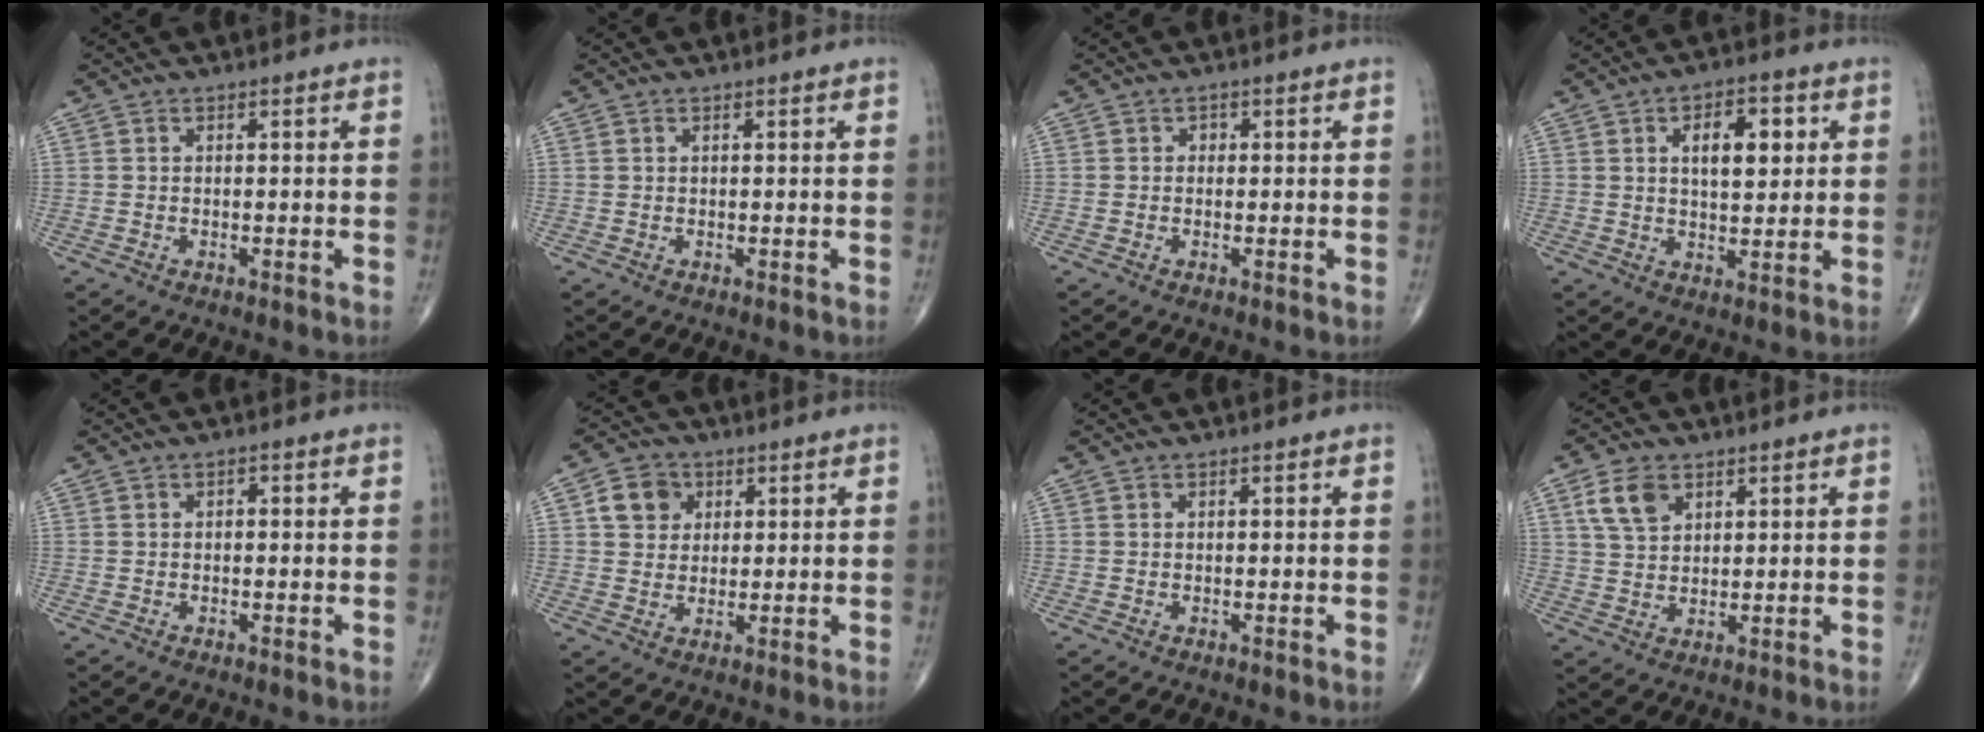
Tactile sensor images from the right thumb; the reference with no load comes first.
{"total": 0.0}
{"total": 0.7, "force": [0.1, 0.6, 0.3], "torque": [0.002, 0.002, -0.003]}
{"total": 8.5, "force": [2.4, 4.2, 6.9], "torque": [-0.079, -0.006, 0.036]}
{"total": 0.6, "force": [0.0, 0.4, 0.5], "torque": [-0.003, 0.002, -0.003]}
{"total": 6.1, "force": [2.1, 5.2, 2.5], "torque": [-0.020, -0.002, 0.034]}
{"total": 0.0}
{"total": 6.4, "force": [3.2, 4.0, 3.8], "torque": [-0.063, -0.009, 0.065]}